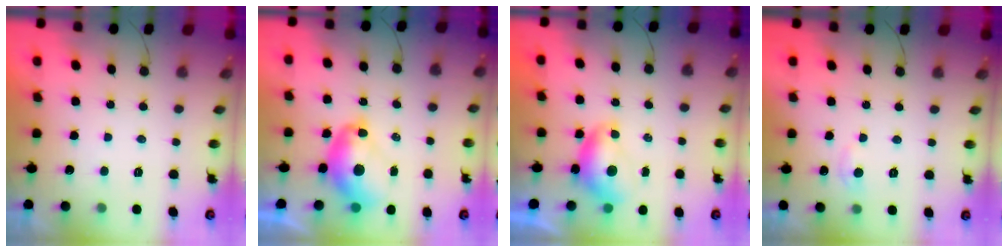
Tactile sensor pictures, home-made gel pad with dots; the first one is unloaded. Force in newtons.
{"total": 10.5, "press": 10.4, "slide": 1.1}
{"total": 7.3, "press": 7.2, "slide": 1.0}
{"total": 5.8, "press": 5.8, "slide": 0.7}